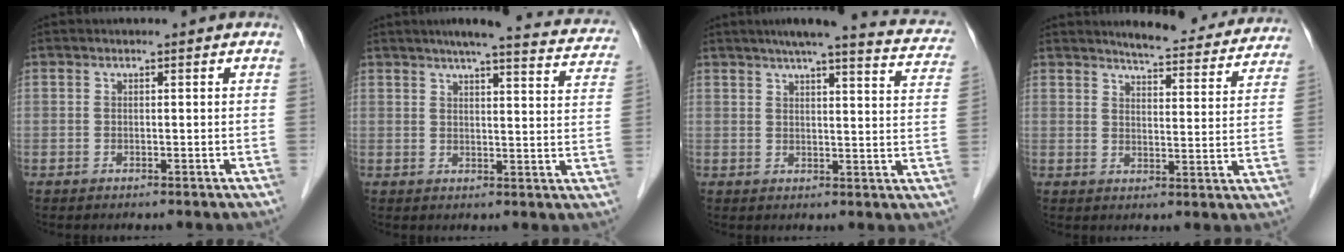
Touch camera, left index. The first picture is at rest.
{"total": 19.3, "force": [17.2, 2.3, 8.5], "torque": [-0.102, -0.010, 0.193]}
{"total": 18.3, "force": [15.7, 2.1, 9.1], "torque": [-0.113, -0.006, 0.175]}
{"total": 15.3, "force": [14.3, 2.6, 4.6], "torque": [-0.041, -0.026, 0.159]}